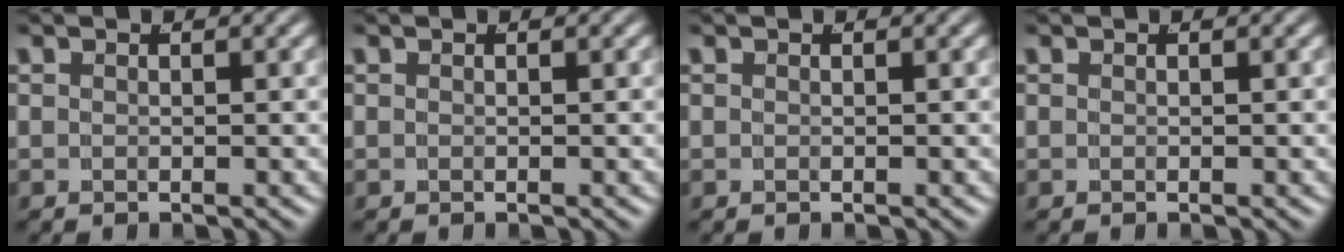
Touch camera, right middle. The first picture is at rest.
{"total": 0.0}
{"total": 0.0}
{"total": 0.0}